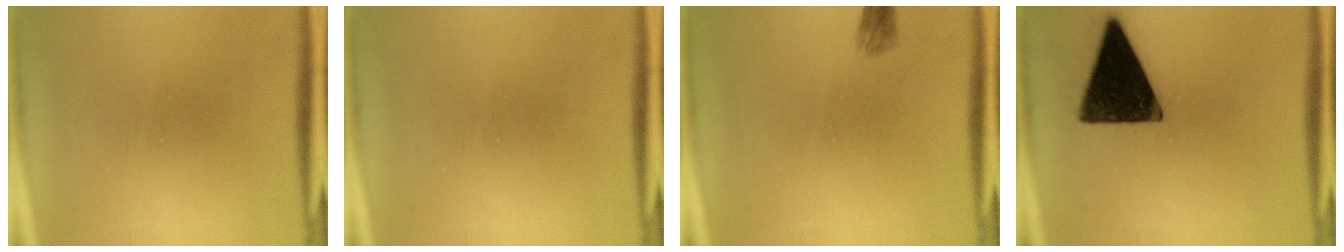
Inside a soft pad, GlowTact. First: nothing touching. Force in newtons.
{"total": 0.0}
{"total": 1.7}
{"total": 16.2}